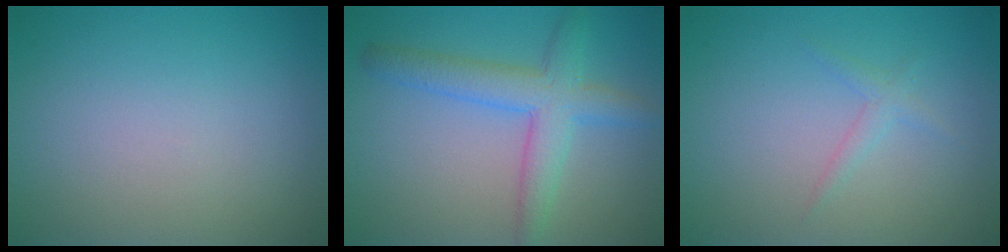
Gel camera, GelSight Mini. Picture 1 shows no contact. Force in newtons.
{"total": 4.6, "press": 4.6, "slide": 0.2}
{"total": 1.1, "press": 1.1, "slide": 0.0}